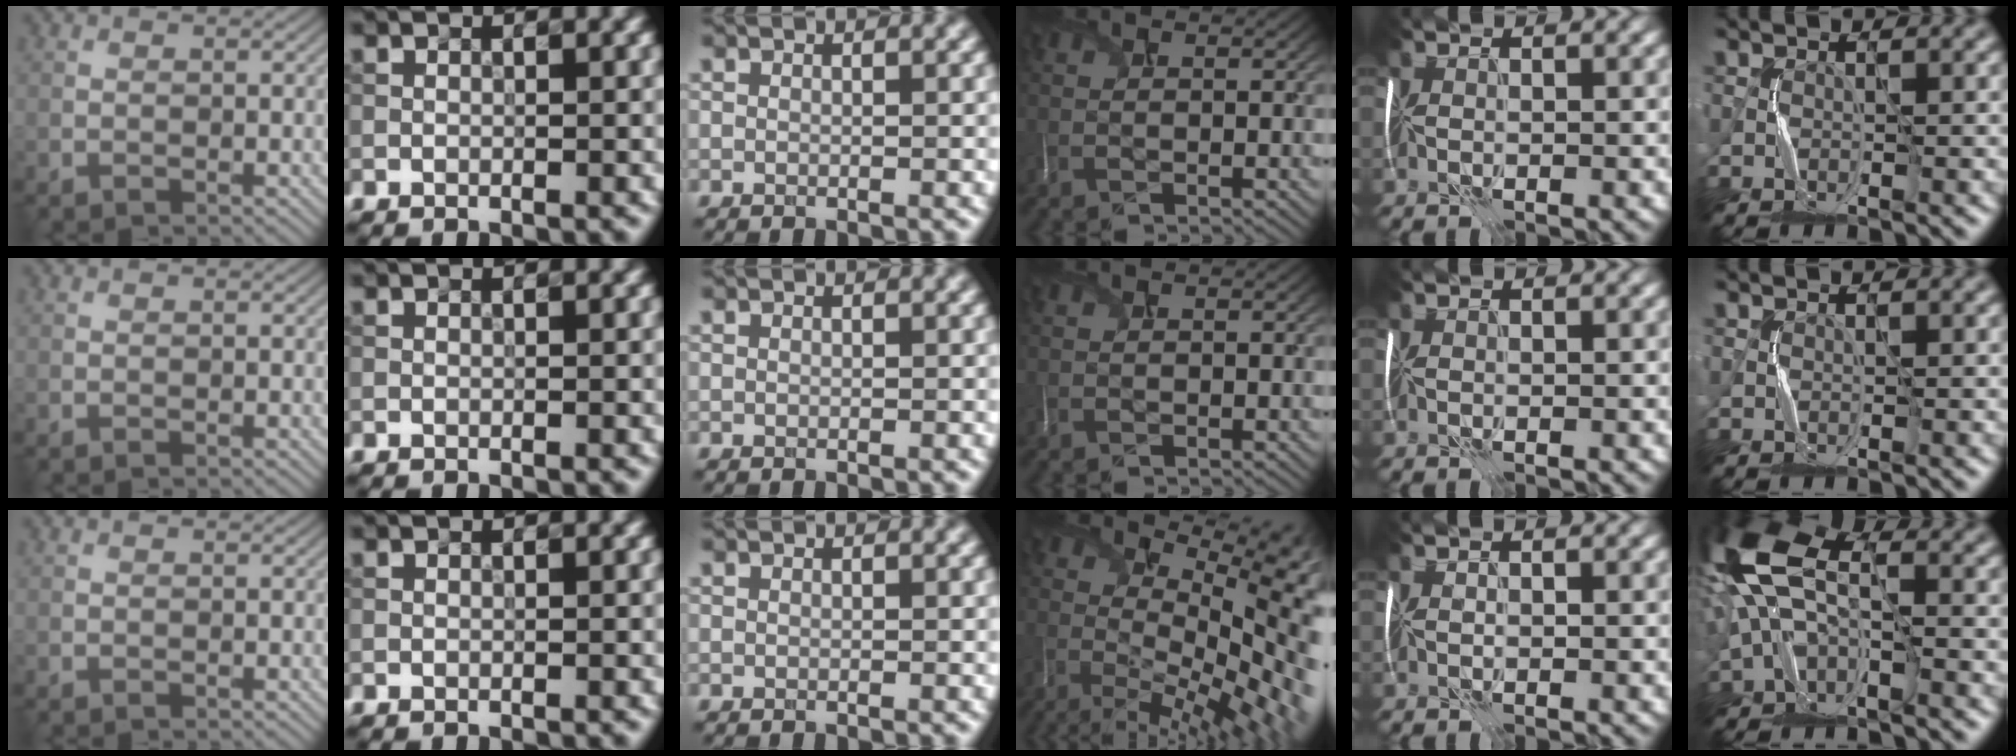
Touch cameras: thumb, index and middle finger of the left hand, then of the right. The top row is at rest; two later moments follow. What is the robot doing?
{"motion": "shake", "object": "plastic piggy bank"}